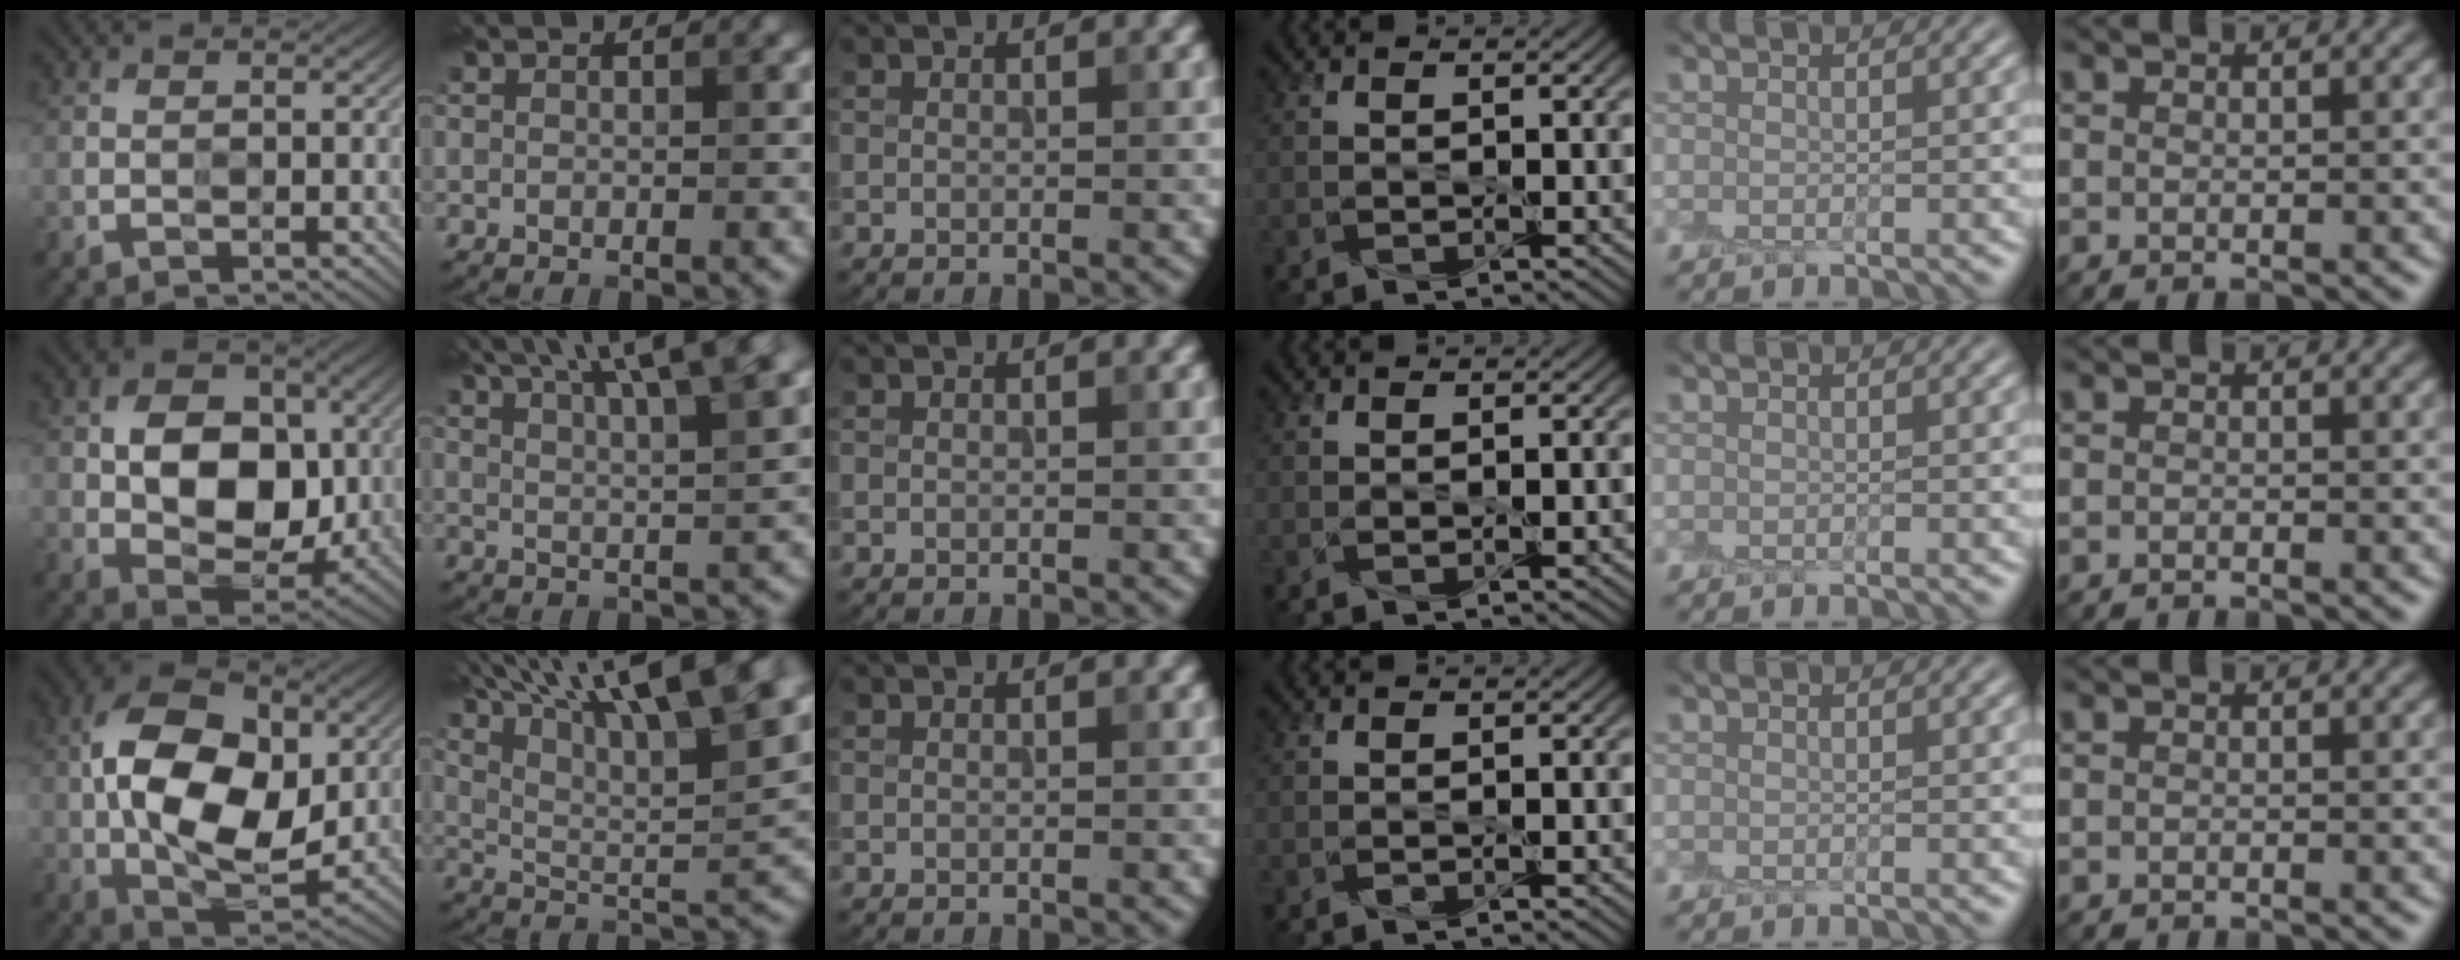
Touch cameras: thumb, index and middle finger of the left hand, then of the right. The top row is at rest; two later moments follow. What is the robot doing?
{"motion": "peel", "object": "cling film"}